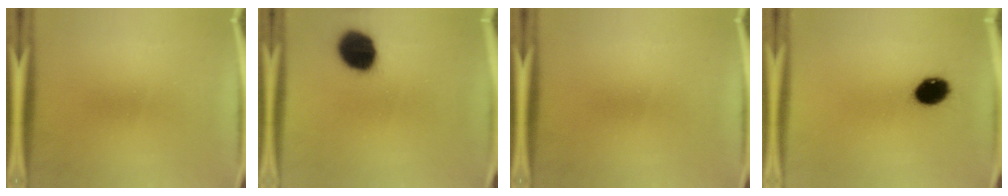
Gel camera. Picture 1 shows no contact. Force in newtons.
{"total": 12.9}
{"total": 0.0}
{"total": 7.8}